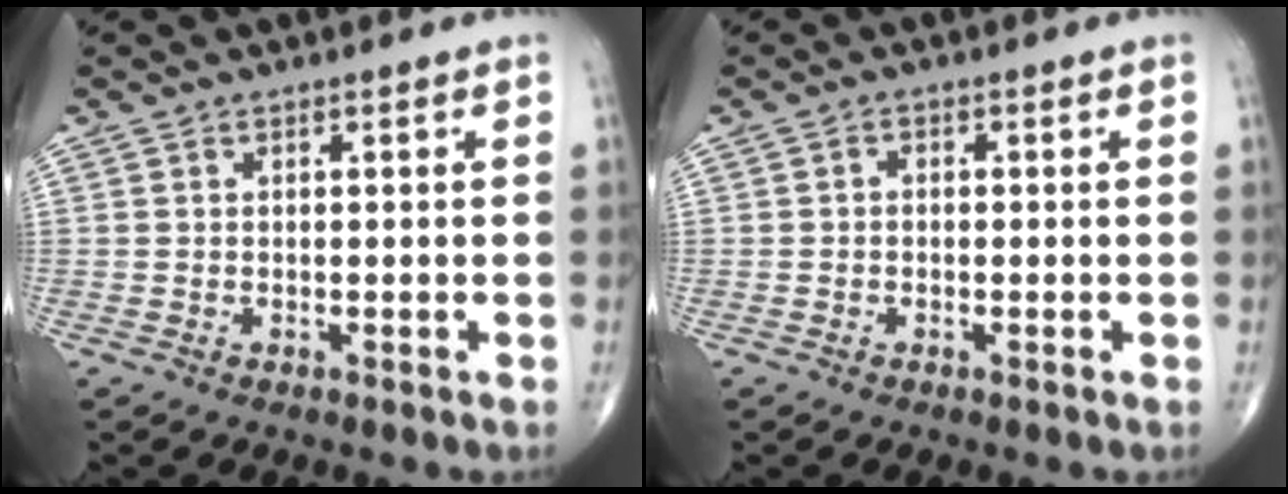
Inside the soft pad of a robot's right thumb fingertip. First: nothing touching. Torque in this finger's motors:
{"motor_torque": [-0.32, -0.24, 0.06, -0.02, 0.04]}